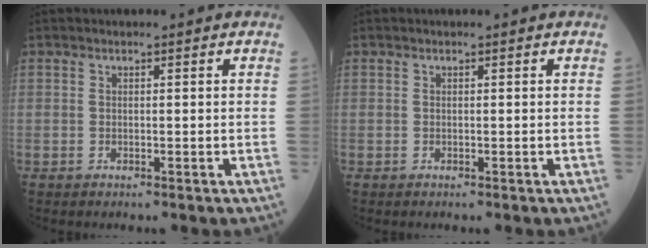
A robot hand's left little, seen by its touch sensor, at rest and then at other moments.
{"total": 0.0}